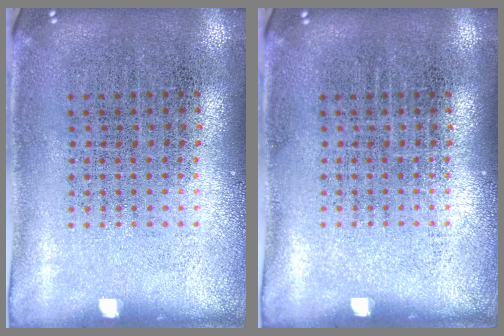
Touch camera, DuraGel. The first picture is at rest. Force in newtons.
{"total": 0.0}